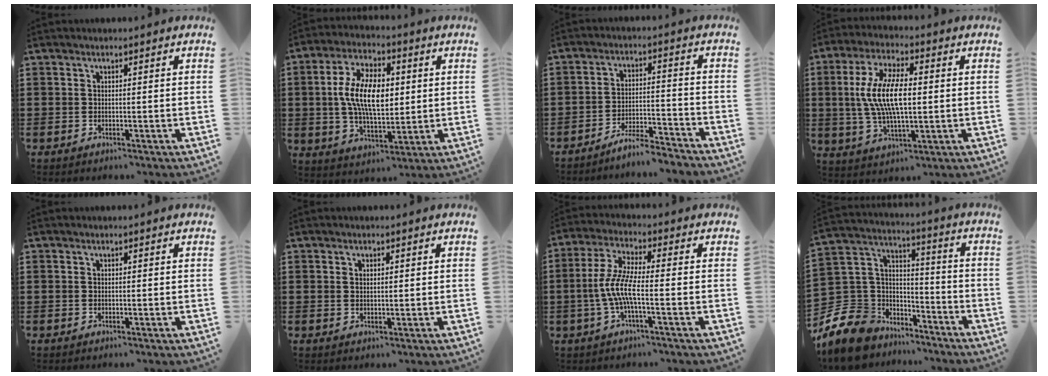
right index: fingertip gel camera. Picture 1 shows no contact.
{"total": 11.0, "force": [1.1, 5.8, 9.4], "torque": [-0.198, 0.013, 0.017]}
{"total": 5.3, "force": [-5.0, 0.0, 1.6], "torque": [-0.036, -0.002, -0.099]}
{"total": 11.2, "force": [0.4, 4.3, 10.4], "torque": [-0.229, -0.004, -0.001]}
{"total": 0.0}
{"total": 0.8, "force": [0.4, 0.4, 0.5], "torque": [-0.011, 0.003, 0.007]}
{"total": 6.8, "force": [-1.9, 1.2, 6.5], "torque": [-0.156, -0.015, -0.047]}
{"total": 9.8, "force": [-6.7, 6.8, 2.4], "torque": [-0.108, 0.003, -0.132]}